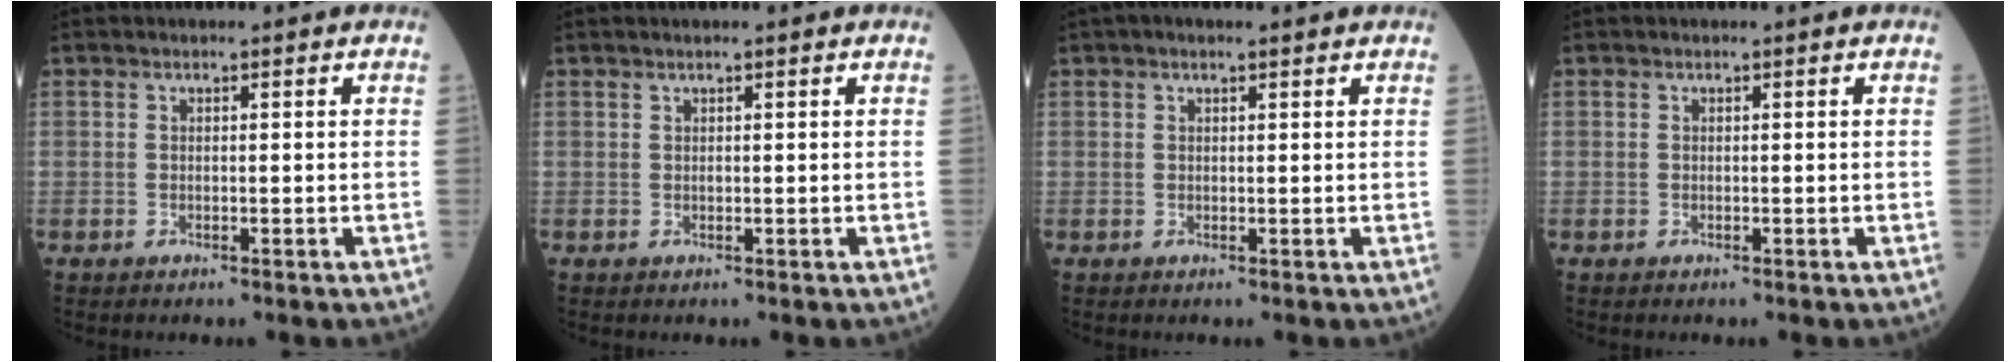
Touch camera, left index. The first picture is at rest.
{"total": 0.9, "force": [0.5, 0.2, 0.7], "torque": [-0.014, 0.009, 0.008]}
{"total": 3.2, "force": [2.3, 0.6, 2.1], "torque": [-0.035, 0.031, 0.035]}
{"total": 0.0}